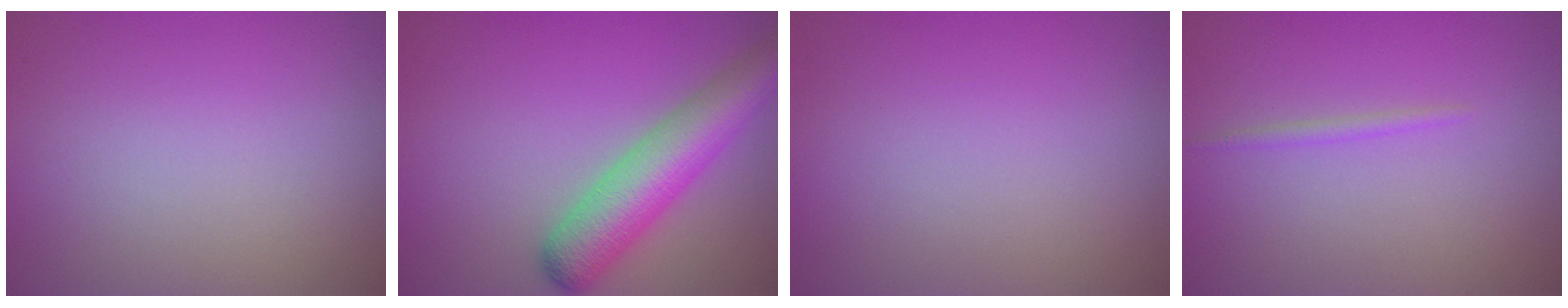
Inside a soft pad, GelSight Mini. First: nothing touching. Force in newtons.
{"total": 6.5, "press": 6.5, "slide": 0.5}
{"total": 0.0}
{"total": 0.7, "press": 0.7, "slide": 0.1}